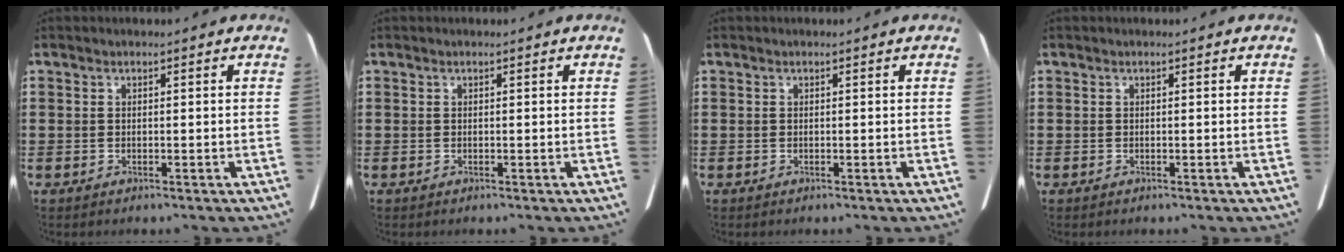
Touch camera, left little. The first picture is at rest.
{"total": 0.0}
{"total": 0.0}
{"total": 0.0}